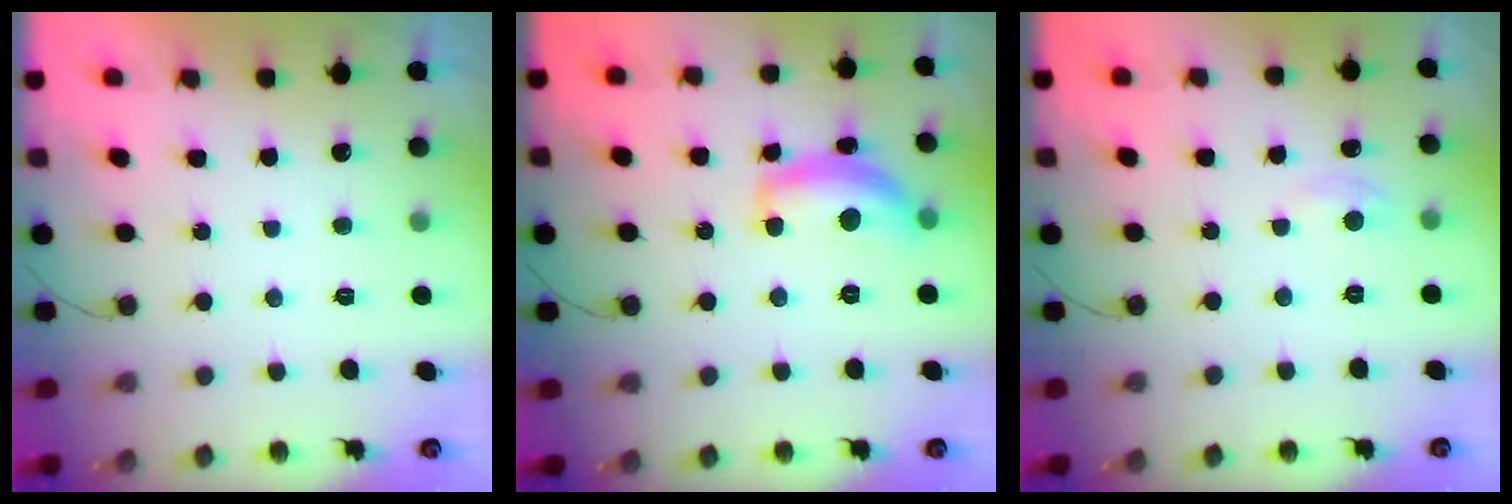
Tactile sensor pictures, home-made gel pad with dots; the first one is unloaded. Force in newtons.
{"total": 13.7, "press": 13.7, "slide": 1.0}
{"total": 2.5, "press": 2.4, "slide": 0.3}